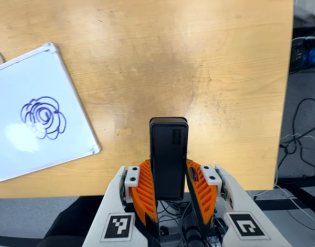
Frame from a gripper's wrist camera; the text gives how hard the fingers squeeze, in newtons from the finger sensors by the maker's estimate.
{"total": 5.0, "left": 3.4, "right": 6.5}